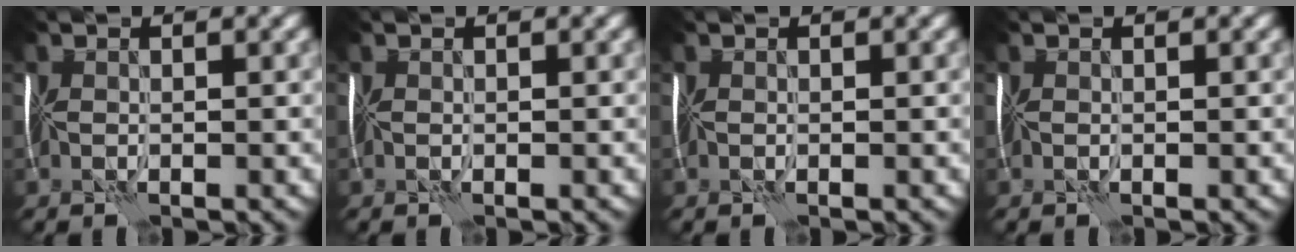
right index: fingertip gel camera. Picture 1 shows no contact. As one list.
[{"total": 0.0}, {"total": 0.0}, {"total": 0.0}]